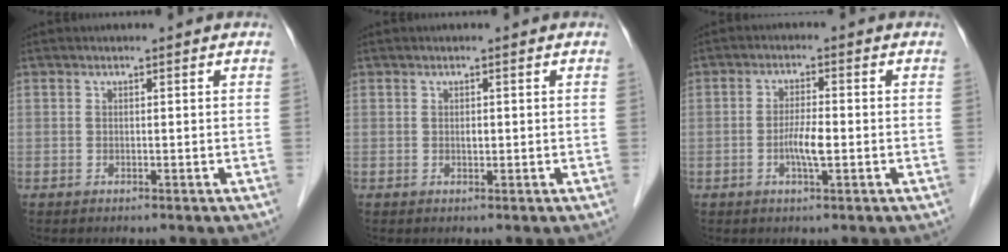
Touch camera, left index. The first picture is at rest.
{"total": 1.3, "force": [0.3, 0.5, 1.1], "torque": [-0.023, 0.007, 0.008]}
{"total": 3.6, "force": [-0.9, 0.4, 3.5], "torque": [-0.065, -0.001, -0.016]}